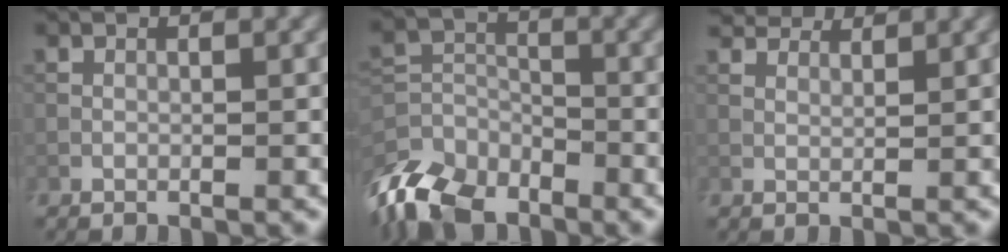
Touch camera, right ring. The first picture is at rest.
{"total": 9.0, "force": [-7.3, 4.2, 3.1], "torque": [-0.066, -0.016, -0.147]}
{"total": 5.3, "force": [4.6, 1.7, 2.1], "torque": [-0.058, -0.001, 0.080]}